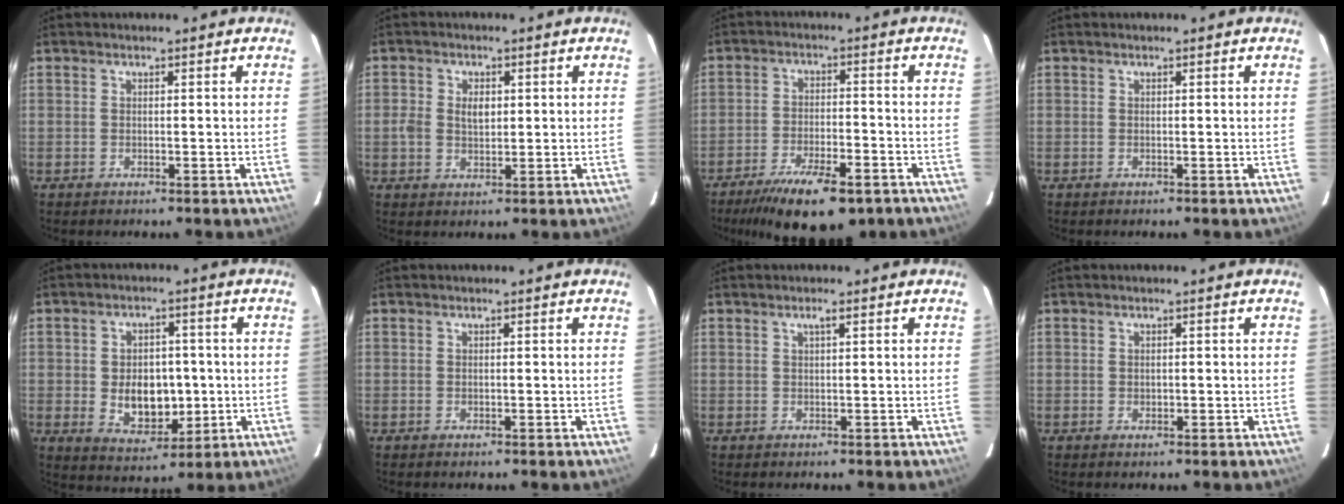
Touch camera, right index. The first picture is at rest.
{"total": 3.9, "force": [0.3, 2.6, 2.8], "torque": [-0.052, 0.005, 0.005]}
{"total": 15.4, "force": [-10.8, 5.1, 9.7], "torque": [-0.189, -0.026, -0.167]}
{"total": 0.0}
{"total": 9.7, "force": [-0.9, 6.8, 6.8], "torque": [-0.130, -0.002, 0.004]}
{"total": 0.0}
{"total": 1.1, "force": [0.5, 0.0, 1.0], "torque": [-0.017, 0.005, 0.009]}
{"total": 0.9, "force": [0.0, 0.7, 0.5], "torque": [-0.006, 0.001, 0.000]}